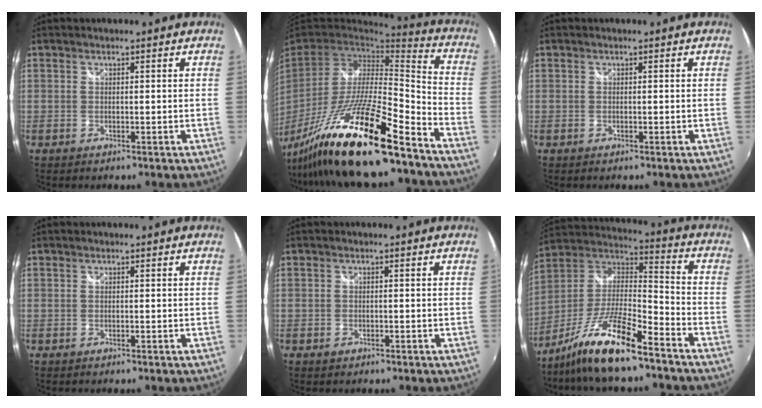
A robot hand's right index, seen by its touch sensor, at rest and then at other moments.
{"total": 24.2, "force": [-17.3, 2.2, 16.8], "torque": [-0.311, -0.048, -0.314]}
{"total": 0.0}
{"total": 0.0}
{"total": 1.2, "force": [-0.7, 0.9, 0.4], "torque": [-0.008, -0.002, -0.011]}
{"total": 16.3, "force": [-11.3, 2.9, 11.4], "torque": [-0.235, -0.007, -0.217]}